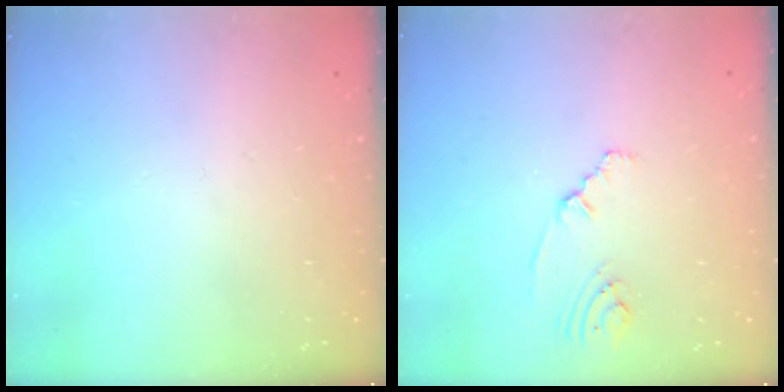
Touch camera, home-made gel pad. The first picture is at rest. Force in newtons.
{"total": 1.8, "press": 1.7, "slide": 0.7}